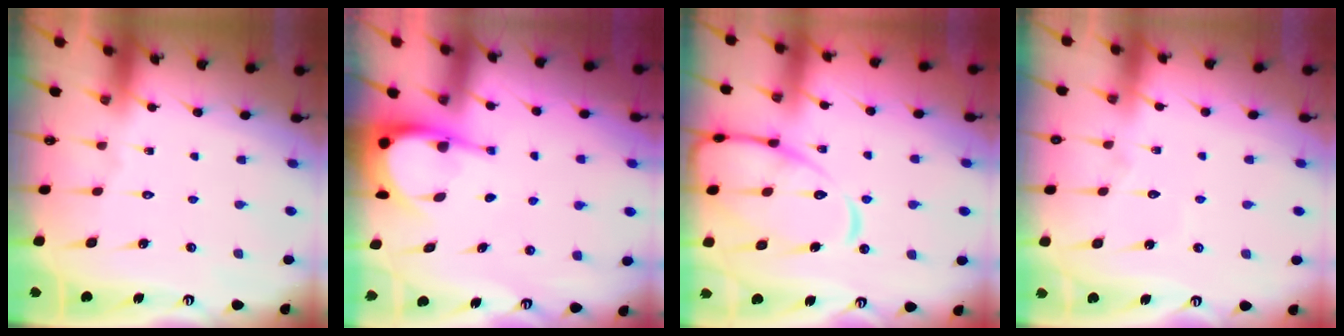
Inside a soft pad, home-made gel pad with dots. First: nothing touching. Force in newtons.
{"total": 5.8, "press": 5.8, "slide": 0.3}
{"total": 15.3, "press": 15.2, "slide": 1.5}
{"total": 4.8, "press": 4.8, "slide": 0.5}